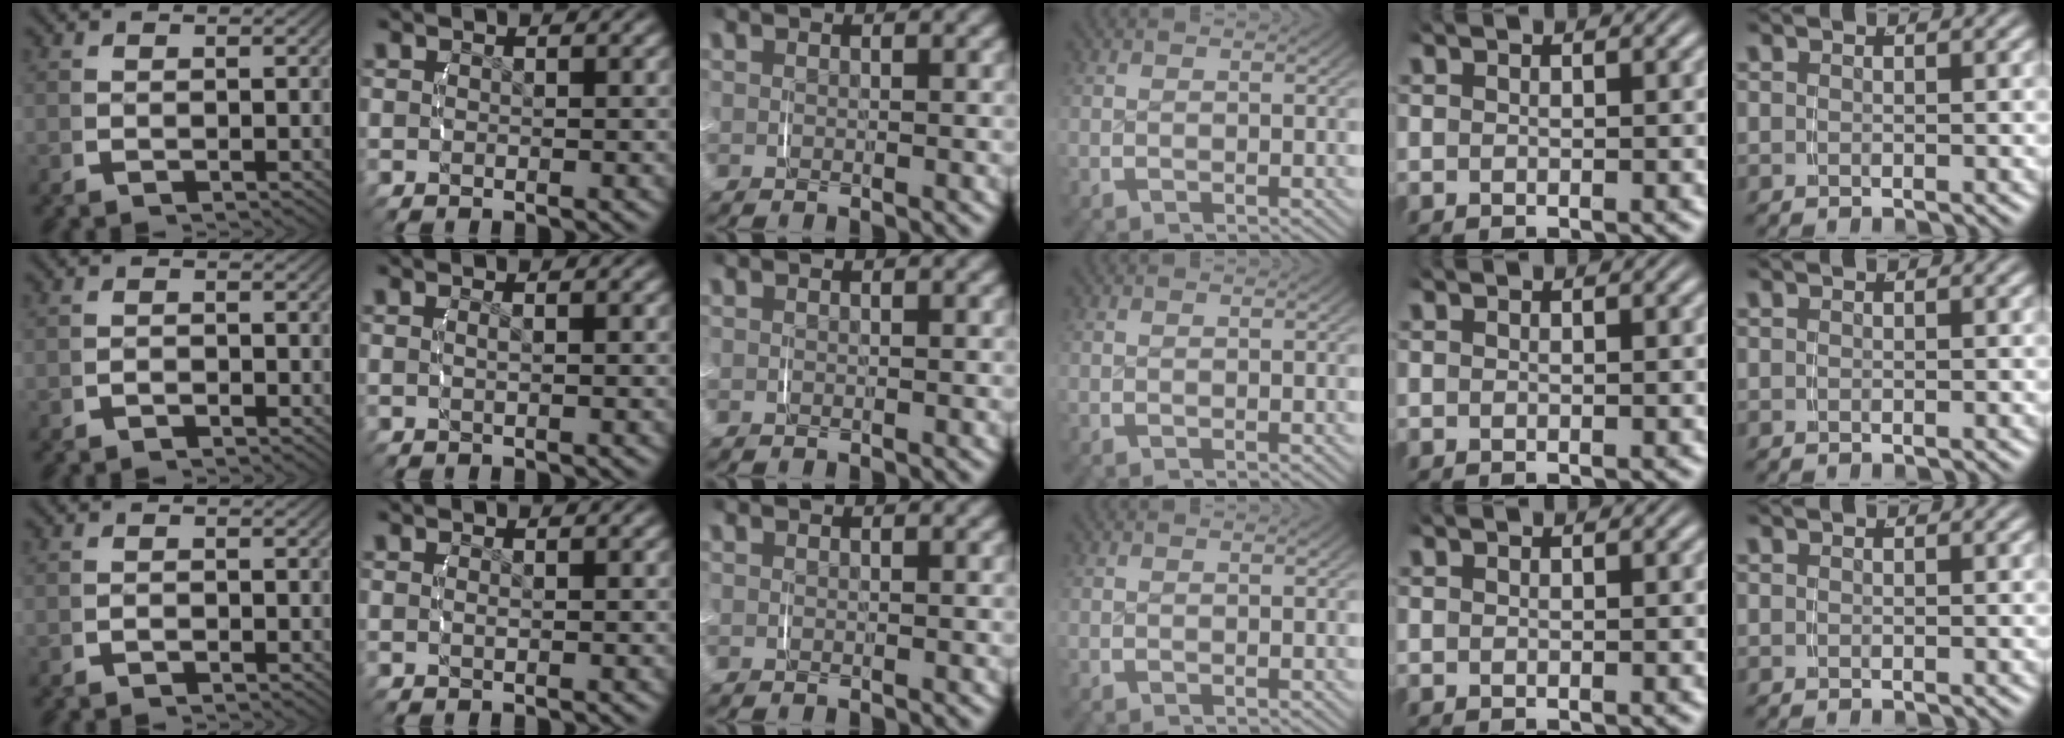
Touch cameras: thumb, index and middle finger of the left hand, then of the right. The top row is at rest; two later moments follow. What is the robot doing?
{"motion": "lift_and_place", "object": "small bumper sticker"}